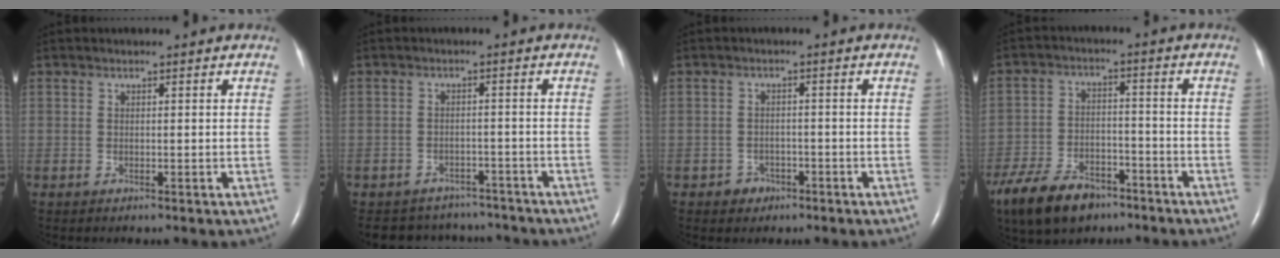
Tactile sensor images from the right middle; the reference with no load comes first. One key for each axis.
{"total": 8.5, "fx": -7.8, "fy": 3.1, "fz": 0.1, "tx": -0.001, "ty": 0.016, "tz": -0.098}
{"total": 2.5, "fx": -1.5, "fy": 1.9, "fz": 0.4, "tx": -0.006, "ty": 0.009, "tz": -0.022}
{"total": 14.6, "fx": -10.3, "fy": 7.4, "fz": 7.2, "tx": -0.169, "ty": -0.010, "tz": -0.177}